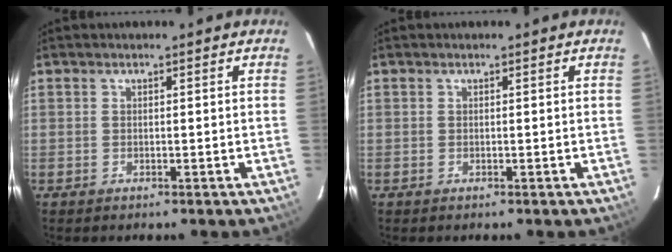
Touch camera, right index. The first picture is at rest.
{"total": 0.0}